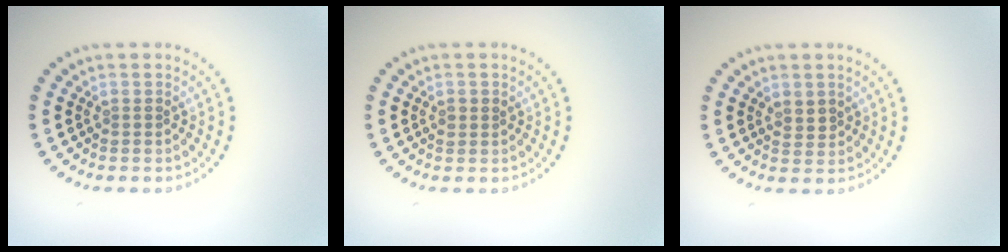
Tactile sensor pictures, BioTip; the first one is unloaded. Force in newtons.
{"total": 1.0, "press": 1.0, "slide": 0.1}
{"total": 1.2, "press": 1.0, "slide": 0.5}